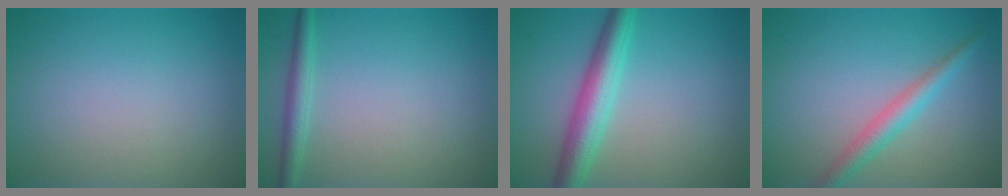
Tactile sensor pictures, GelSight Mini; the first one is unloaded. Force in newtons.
{"total": 2.0, "press": 2.0, "slide": 0.1}
{"total": 4.7, "press": 4.7, "slide": 0.1}
{"total": 2.8, "press": 2.8, "slide": 0.0}